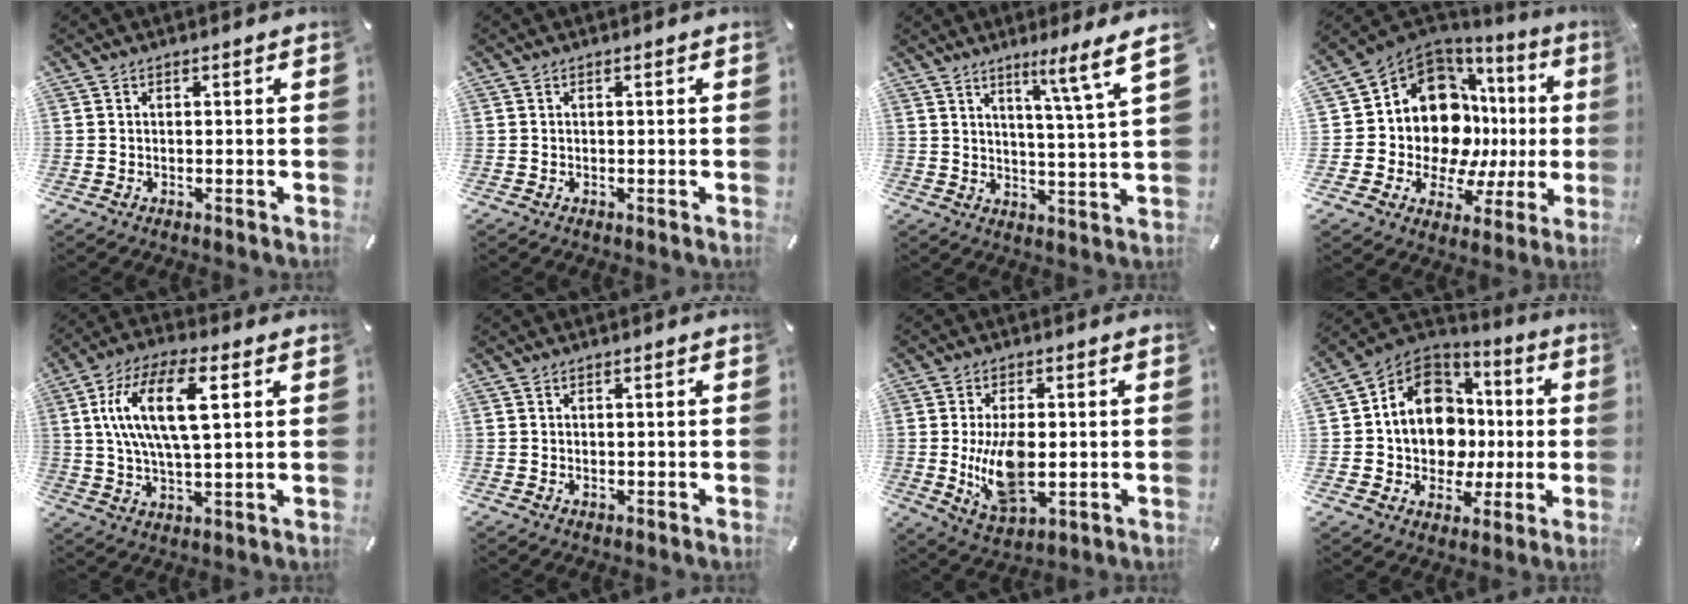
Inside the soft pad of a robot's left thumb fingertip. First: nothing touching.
{"total": 0.0}
{"total": 6.0, "force": [4.1, -0.8, 4.3], "torque": [-0.068, -0.026, 0.062]}
{"total": 16.2, "force": [4.5, 12.1, 9.7], "torque": [-0.178, -0.071, 0.088]}
{"total": 15.7, "force": [4.8, 6.5, 13.5], "torque": [-0.277, 0.010, 0.078]}
{"total": 0.6, "force": [0.0, 0.5, 0.4], "torque": [-0.010, 0.001, 0.000]}
{"total": 12.4, "force": [-0.5, 6.8, 10.4], "torque": [-0.196, -0.018, -0.007]}
{"total": 15.2, "force": [0.9, 13.2, 7.4], "torque": [-0.156, -0.009, 0.024]}